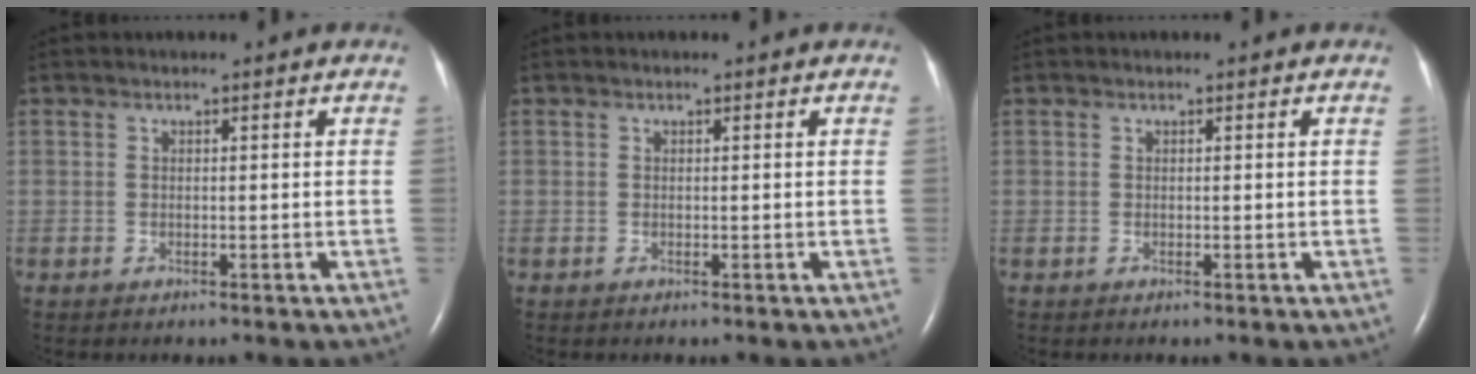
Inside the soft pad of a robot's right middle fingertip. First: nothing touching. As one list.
[{"total": 0.0}, {"total": 0.0}]